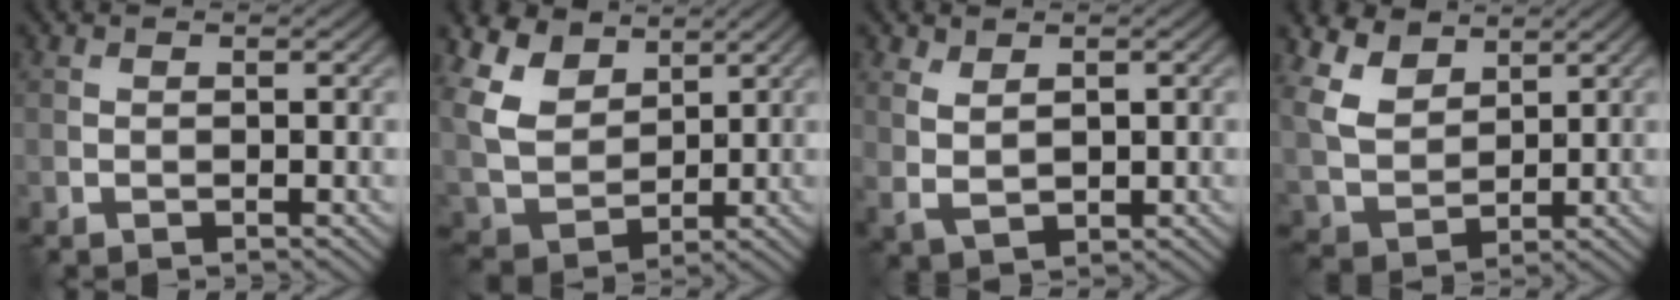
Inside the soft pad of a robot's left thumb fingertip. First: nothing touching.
{"total": 9.2, "force": [4.6, 6.0, 5.2], "torque": [-0.148, 0.004, 0.085]}
{"total": 3.2, "force": [1.6, 1.9, 2.1], "torque": [-0.051, -0.006, 0.039]}
{"total": 7.4, "force": [4.4, 4.4, 4.0], "torque": [-0.116, -0.001, 0.088]}